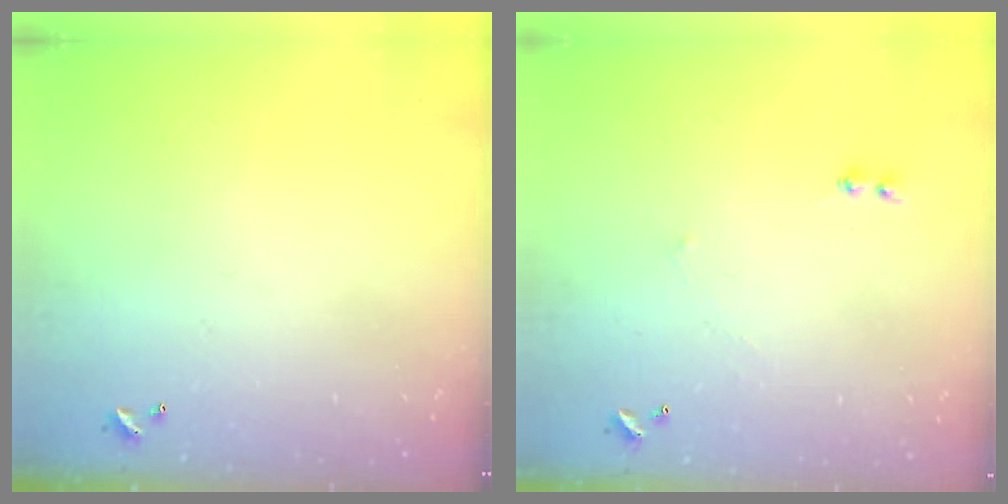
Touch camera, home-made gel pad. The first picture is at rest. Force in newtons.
{"total": 2.9, "press": 2.9, "slide": 0.4}